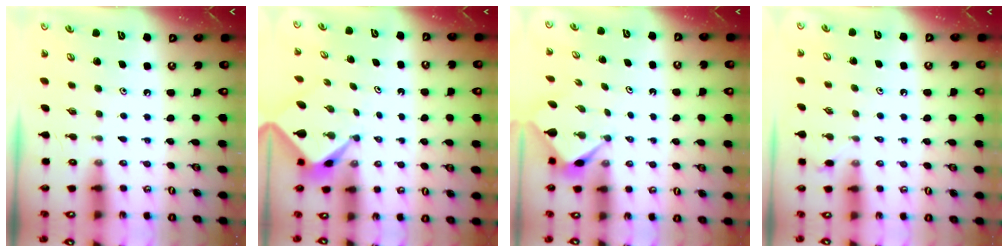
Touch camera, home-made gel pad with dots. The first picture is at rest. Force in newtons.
{"total": 2.3, "press": 2.3, "slide": 0.3}
{"total": 2.8, "press": 2.8, "slide": 0.2}
{"total": 4.2, "press": 4.2, "slide": 0.6}